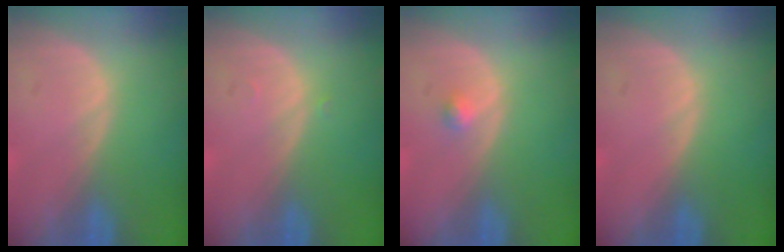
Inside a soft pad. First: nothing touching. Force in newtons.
{"total": 0.5, "press": 0.4, "slide": 0.3}
{"total": 1.0, "press": 1.0, "slide": 0.1}
{"total": 0.0}